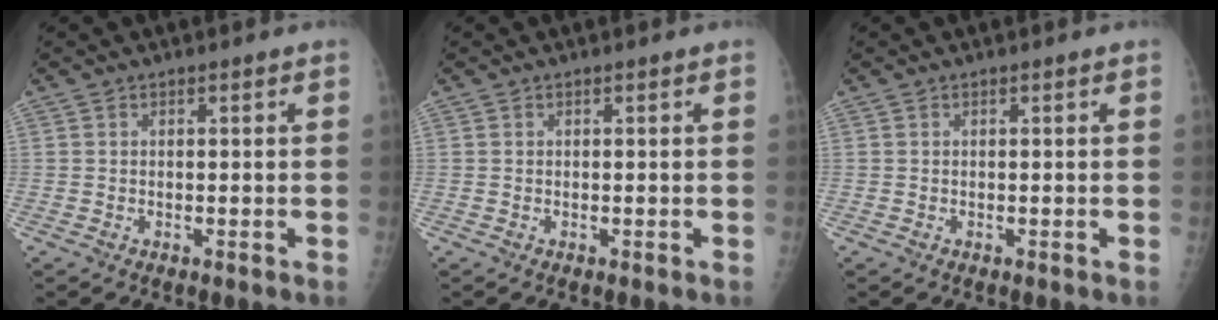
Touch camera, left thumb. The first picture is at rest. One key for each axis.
{"total": 0.0}
{"total": 0.0}